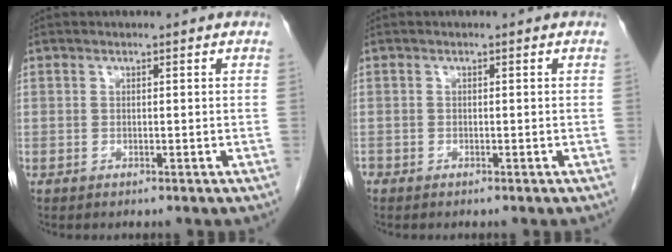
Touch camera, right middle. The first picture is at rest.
{"total": 0.7, "force": [-0.5, 0.4, 0.1], "torque": [-0.006, 0.001, -0.013]}